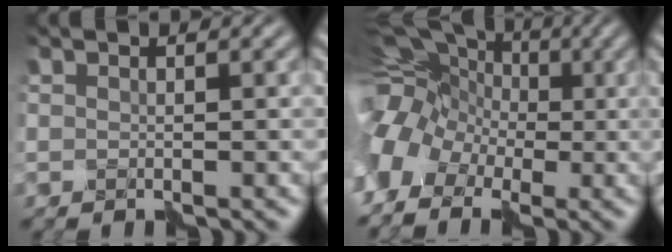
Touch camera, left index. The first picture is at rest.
{"total": 10.6, "force": [-3.0, 8.5, 5.5], "torque": [-0.138, -0.016, -0.052]}